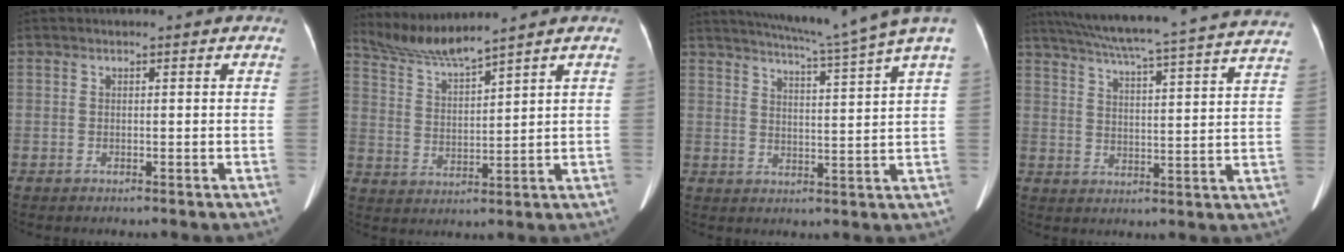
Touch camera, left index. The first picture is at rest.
{"total": 6.2, "force": [5.8, -1.5, 1.5], "torque": [-0.042, -0.002, 0.124]}
{"total": 12.5, "force": [10.5, -2.4, 6.4], "torque": [-0.108, -0.020, 0.142]}
{"total": 28.0, "force": [25.2, 0.1, 12.2], "torque": [-0.206, -0.029, 0.319]}